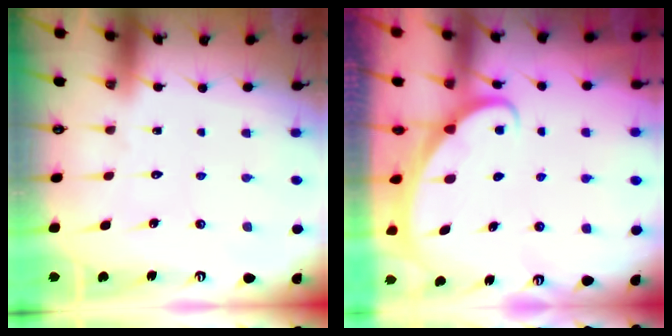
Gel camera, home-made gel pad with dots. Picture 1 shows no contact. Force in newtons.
{"total": 2.3, "press": 2.3, "slide": 0.3}